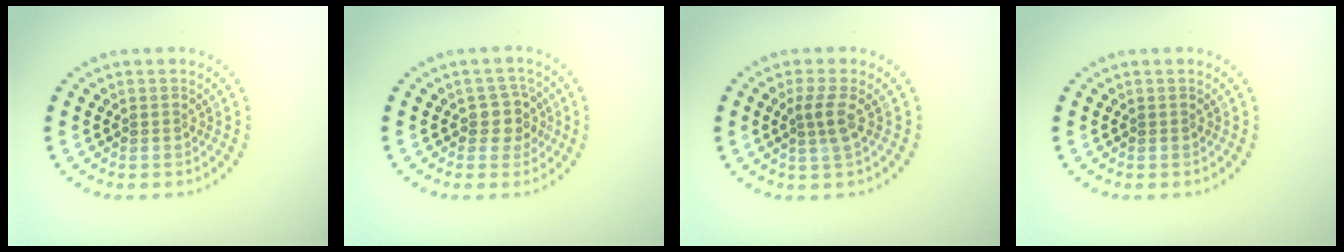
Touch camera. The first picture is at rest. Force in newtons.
{"total": 2.4, "press": 2.0, "slide": 1.3}
{"total": 2.1, "press": 1.7, "slide": 1.2}
{"total": 0.0}